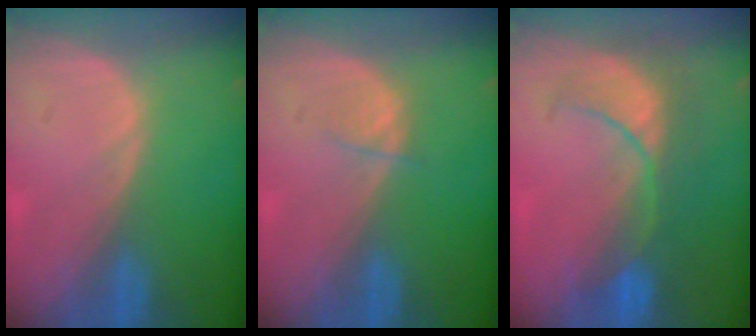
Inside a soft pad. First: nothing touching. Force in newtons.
{"total": 1.6, "press": 1.5, "slide": 0.2}
{"total": 8.0, "press": 7.8, "slide": 1.6}